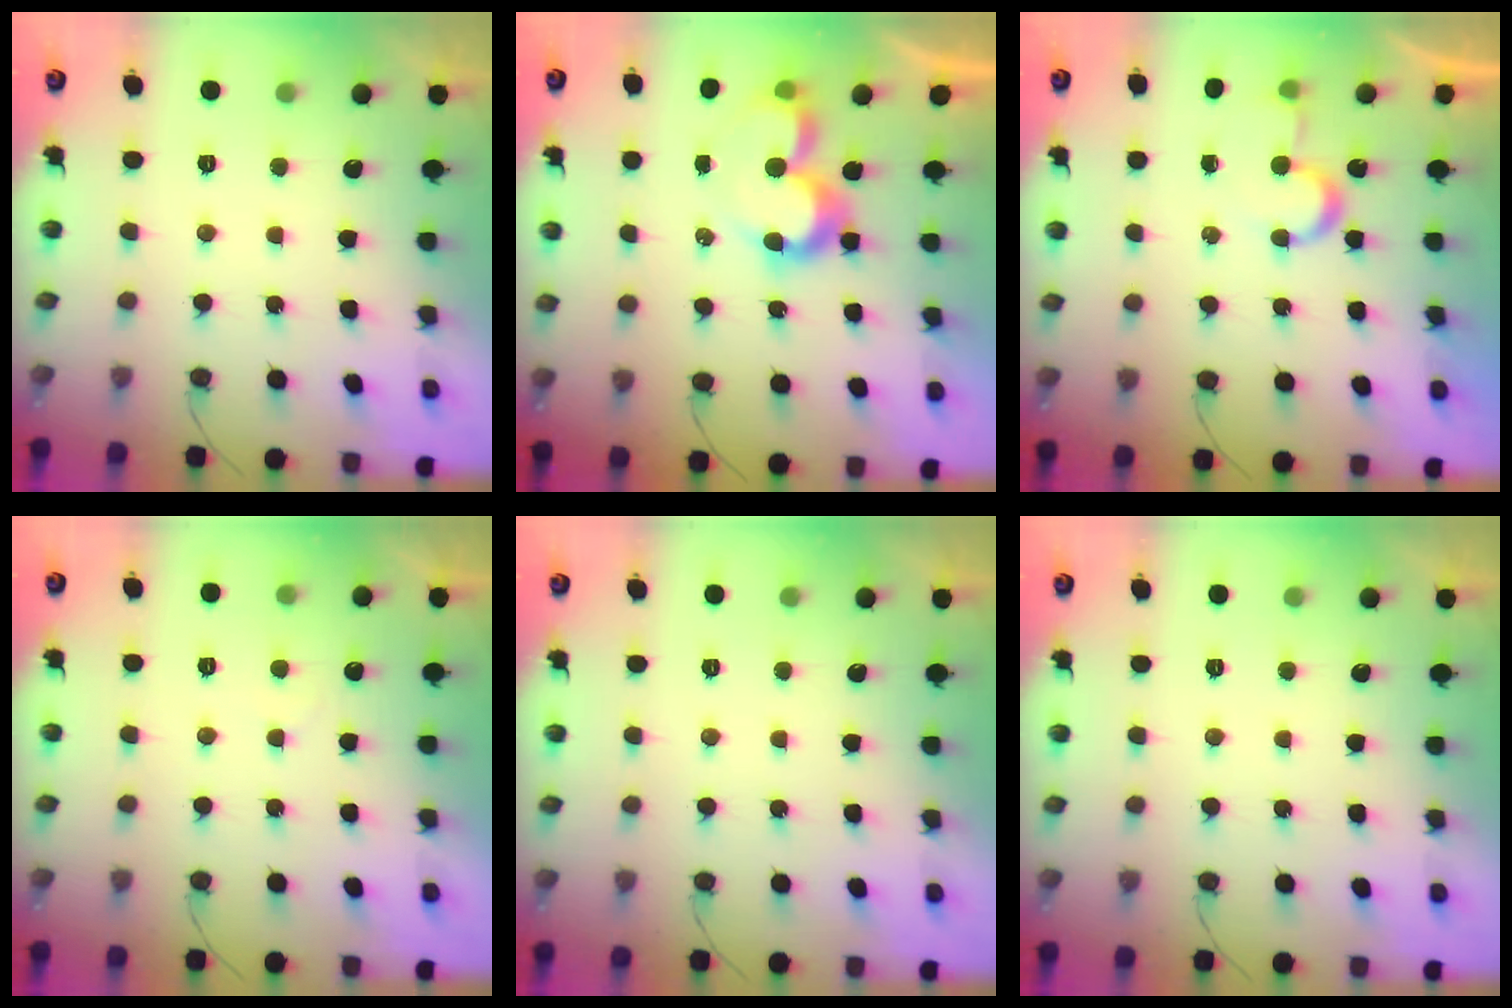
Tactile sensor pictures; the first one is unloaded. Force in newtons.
{"total": 8.4, "press": 8.3, "slide": 0.6}
{"total": 5.3, "press": 5.3, "slide": 0.4}
{"total": 4.1, "press": 4.1, "slide": 0.2}
{"total": 0.0}
{"total": 0.0}